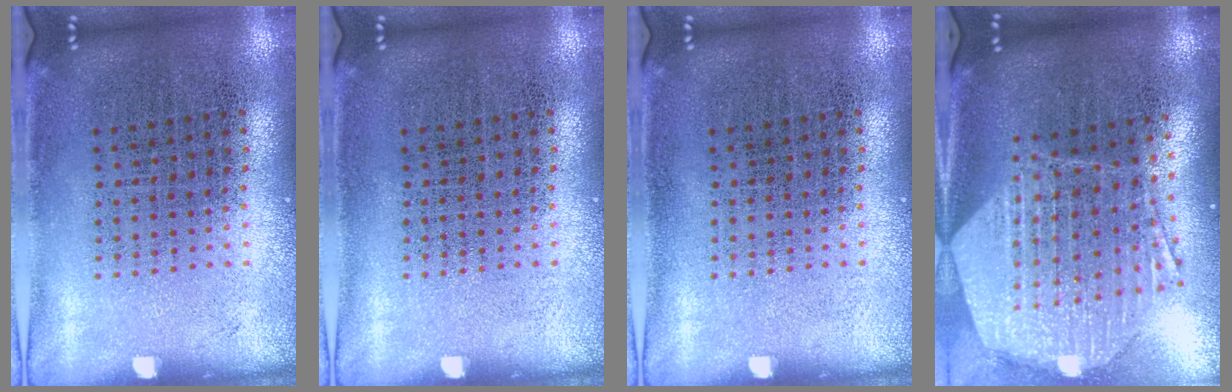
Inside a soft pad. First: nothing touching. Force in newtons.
{"total": 0.0}
{"total": 0.0}
{"total": 2.5, "press": 2.1, "slide": 1.4}